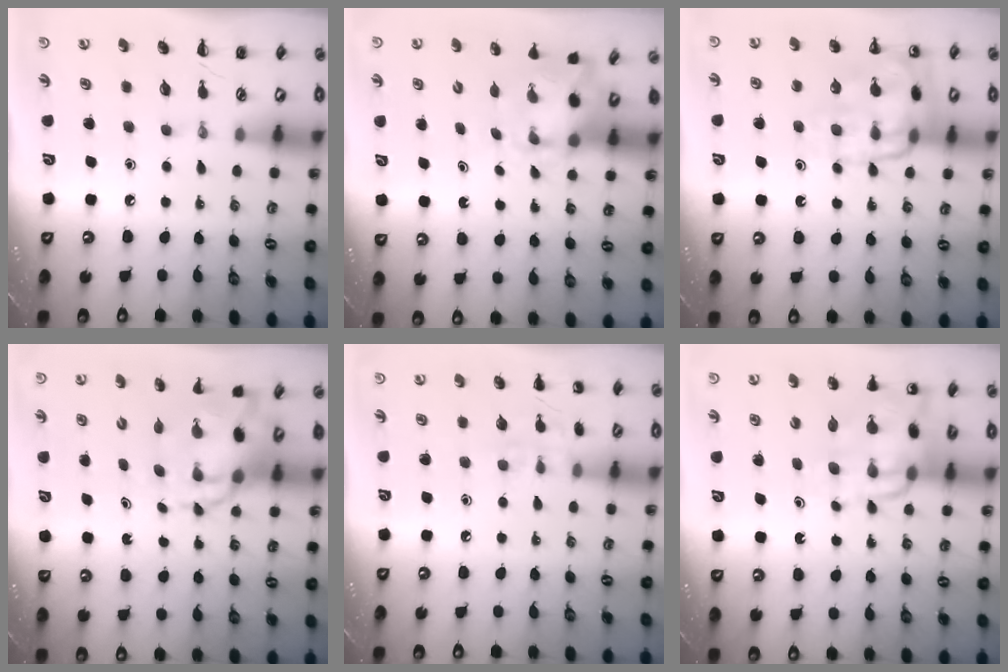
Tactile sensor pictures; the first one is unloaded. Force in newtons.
{"total": 2.5, "press": 2.3, "slide": 1.0}
{"total": 15.3, "press": 15.2, "slide": 1.4}
{"total": 6.8, "press": 6.5, "slide": 2.1}
{"total": 6.9, "press": 6.7, "slide": 1.8}
{"total": 13.2, "press": 12.7, "slide": 3.7}